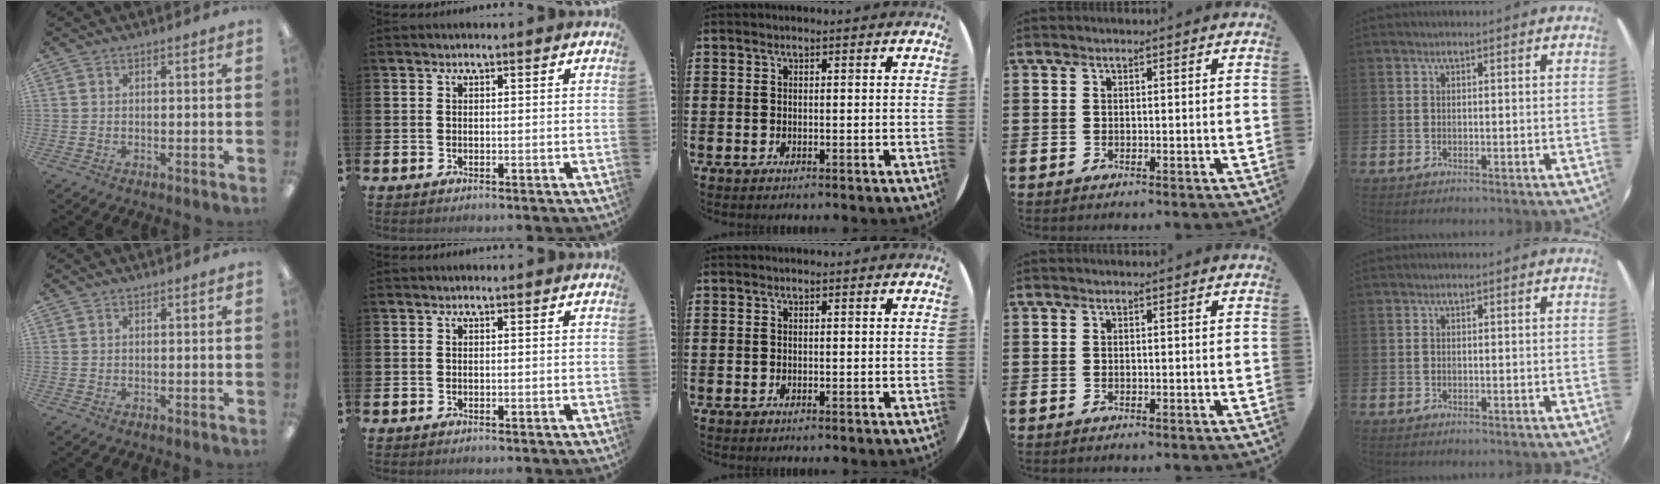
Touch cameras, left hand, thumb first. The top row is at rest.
{}